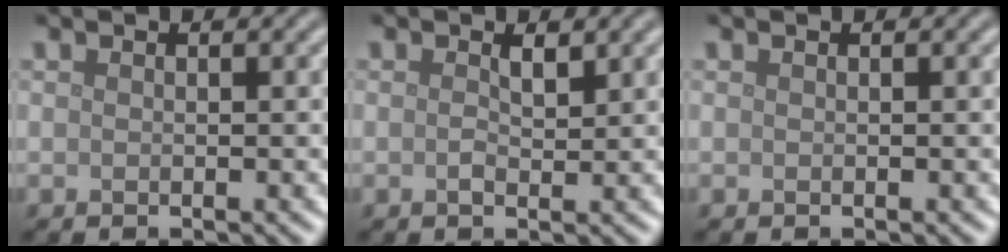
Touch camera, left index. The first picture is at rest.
{"total": 1.3, "force": [0.3, 0.5, 1.1], "torque": [-0.023, -0.001, 0.005]}
{"total": 0.0}